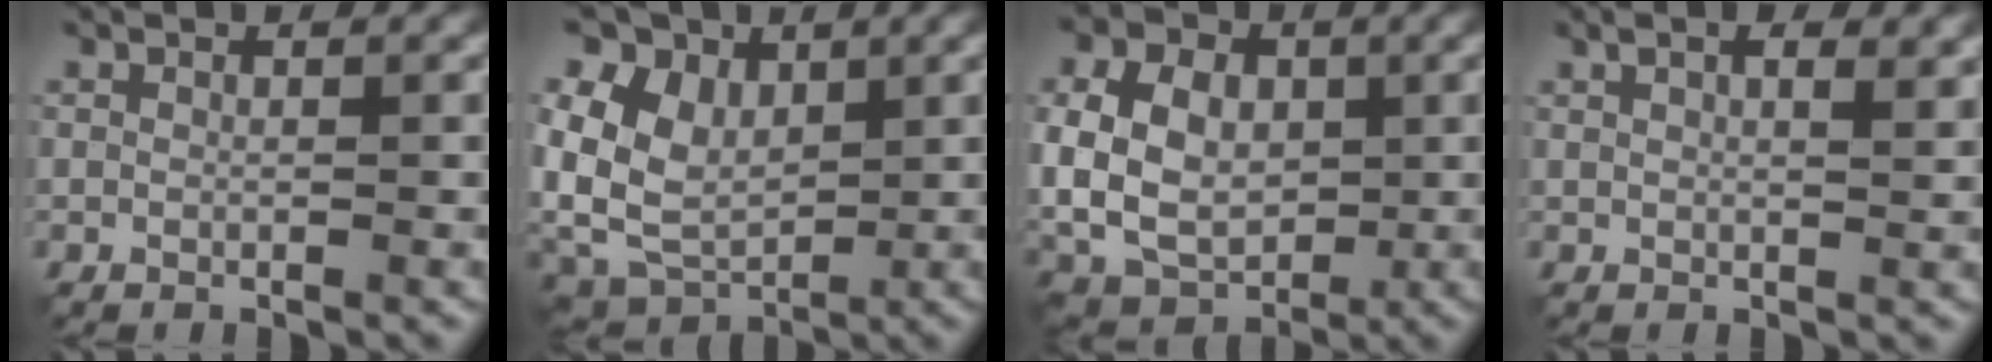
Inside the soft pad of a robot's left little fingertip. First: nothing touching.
{"total": 9.9, "force": [2.4, 7.5, 6.0], "torque": [-0.140, 0.022, 0.041]}
{"total": 11.1, "force": [0.4, 8.2, 7.4], "torque": [-0.159, 0.009, 0.003]}
{"total": 5.5, "force": [2.8, 2.5, 3.9], "torque": [-0.048, 0.026, 0.022]}